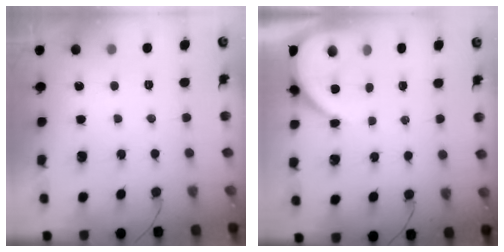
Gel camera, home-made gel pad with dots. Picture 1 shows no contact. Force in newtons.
{"total": 5.6, "press": 5.5, "slide": 0.7}